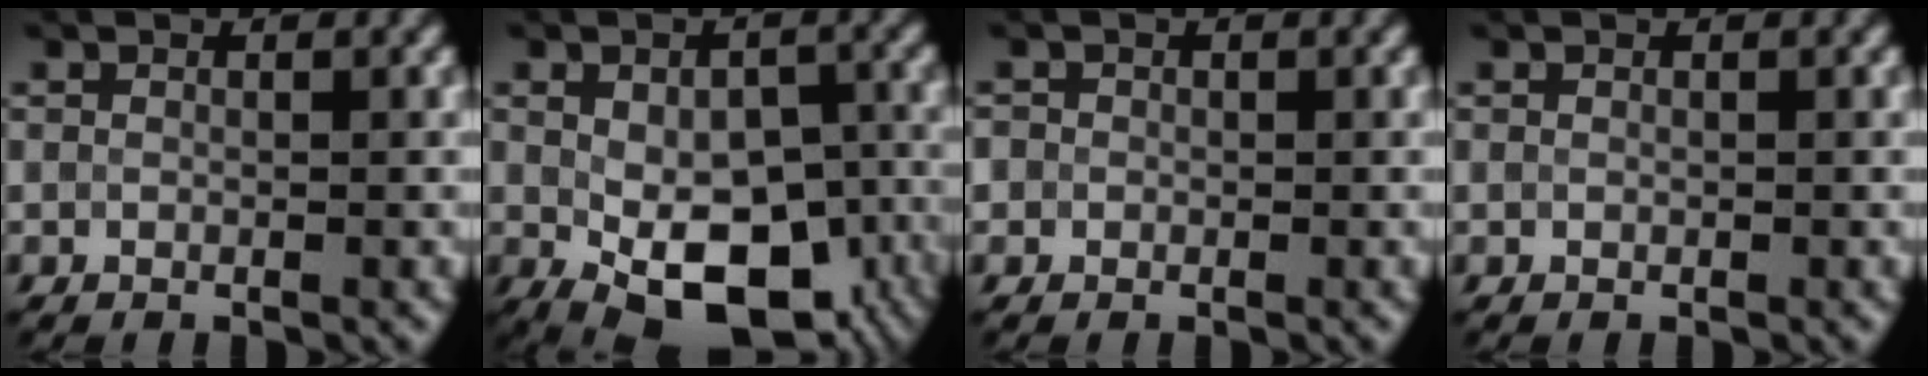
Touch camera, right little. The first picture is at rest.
{"total": 9.8, "force": [-2.7, 5.9, 7.4], "torque": [-0.115, -0.027, -0.032]}
{"total": 0.8, "force": [0.0, 0.8, -0.2], "torque": [0.011, -0.002, -0.003]}
{"total": 0.0}